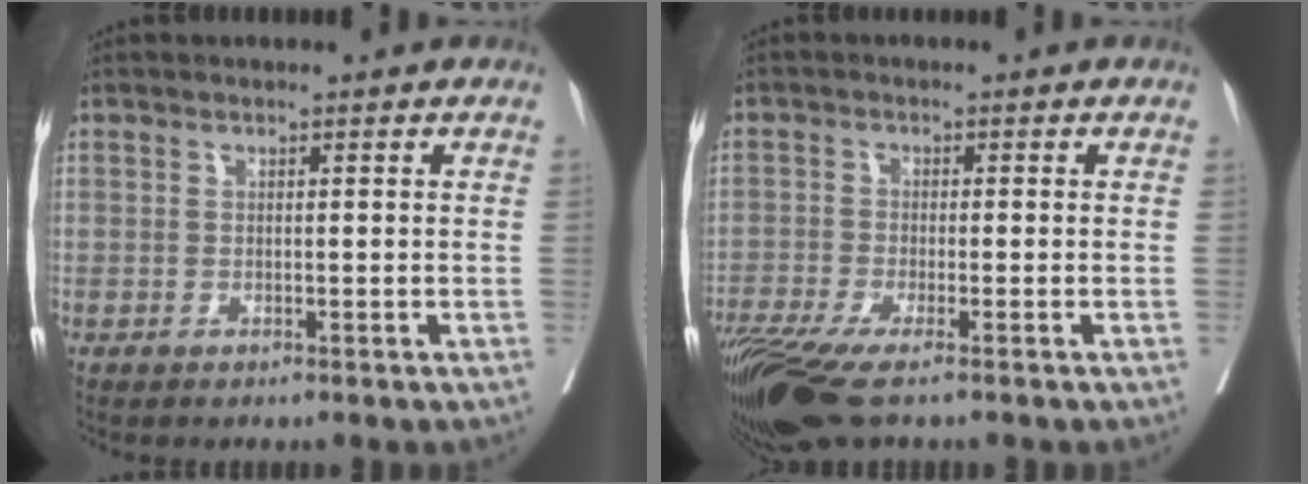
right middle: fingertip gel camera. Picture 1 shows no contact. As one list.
[{"total": 8.8, "force": [-6.4, 1.3, 6.0], "torque": [-0.109, -0.019, -0.117]}]